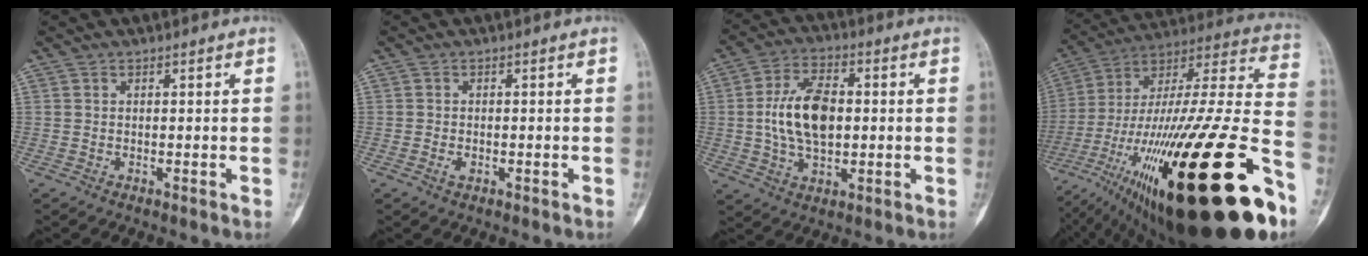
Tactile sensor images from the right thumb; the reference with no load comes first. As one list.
[{"total": 1.2, "force": [-0.4, 0.7, 0.8], "torque": [-0.015, 0.002, -0.009]}, {"total": 12.6, "force": [0.4, 7.2, 10.4], "torque": [-0.184, 0.009, 0.008]}, {"total": 45.9, "force": [-20.5, 11.0, 39.6], "torque": [-0.626, 0.029, -0.340]}]